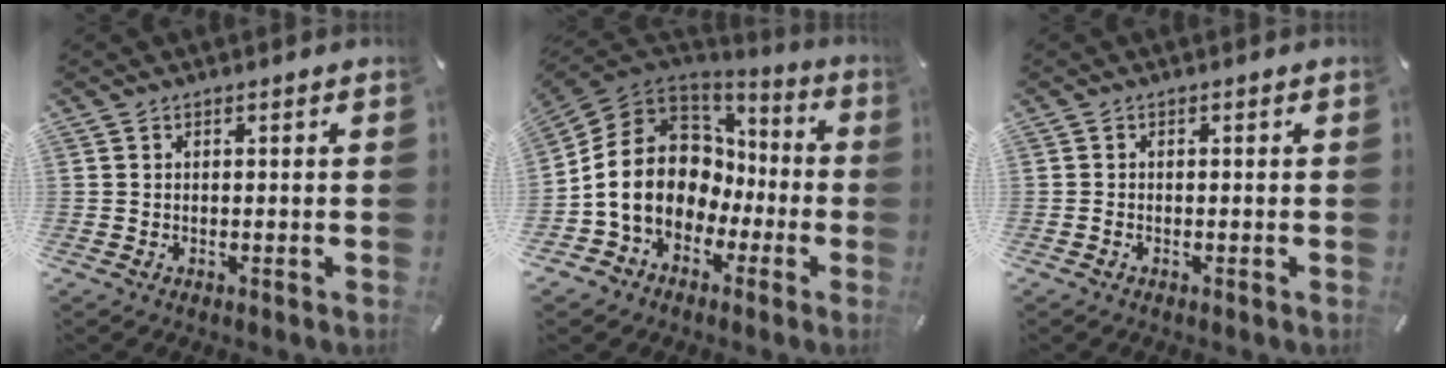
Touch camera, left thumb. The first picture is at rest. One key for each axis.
{"total": 17.0, "fx": -1.0, "fy": 14.4, "fz": 9.0, "tx": -0.197, "ty": -0.002, "tz": -0.014}
{"total": 0.7, "fx": -0.5, "fy": 0.4, "fz": 0.5, "tx": -0.010, "ty": -0.001, "tz": -0.009}